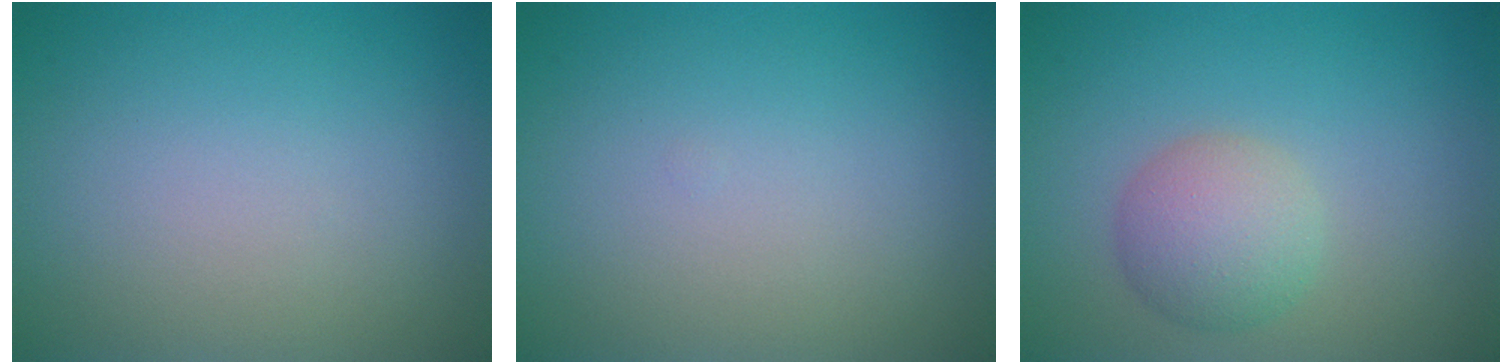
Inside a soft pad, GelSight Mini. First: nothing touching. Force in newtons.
{"total": 0.0}
{"total": 3.5, "press": 3.5, "slide": 0.1}